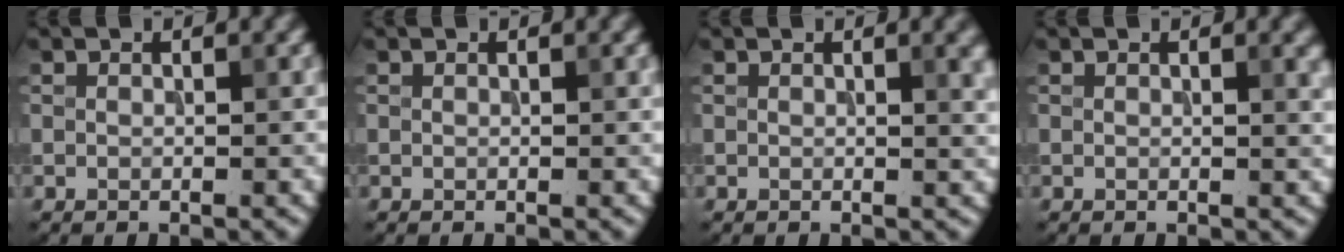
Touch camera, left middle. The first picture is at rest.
{"total": 0.0}
{"total": 2.0, "force": [0.8, 0.4, 1.8], "torque": [-0.021, 0.000, 0.013]}
{"total": 1.3, "force": [0.7, 0.2, 1.1], "torque": [-0.014, -0.001, 0.011]}